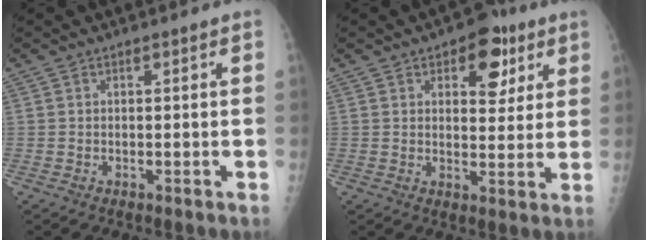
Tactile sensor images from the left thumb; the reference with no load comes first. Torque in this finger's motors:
{"motor_torque": [0.78, 0.78, 0.46, -0.48, 0.02]}